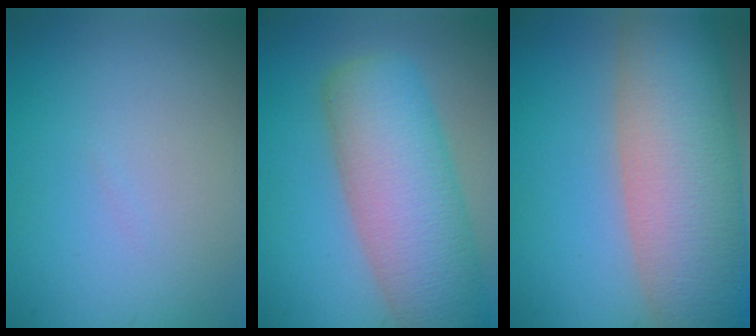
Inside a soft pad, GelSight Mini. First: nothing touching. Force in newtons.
{"total": 10.6, "press": 10.6, "slide": 0.6}
{"total": 14.1, "press": 14.1, "slide": 0.7}